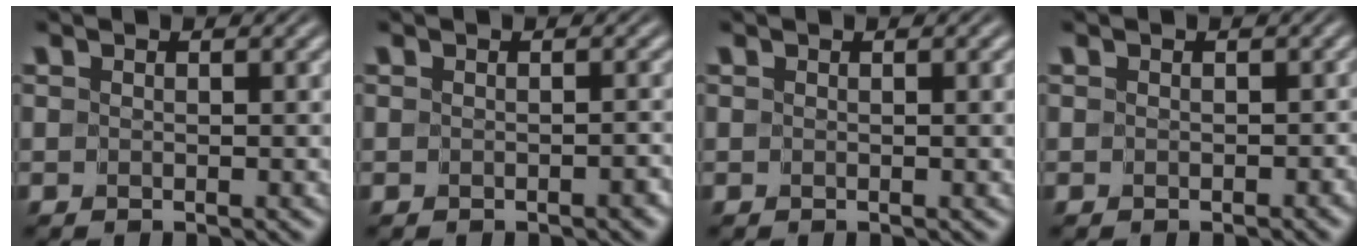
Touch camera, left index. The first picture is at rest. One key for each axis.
{"total": 0.6, "fx": -0.6, "fy": 0.1, "fz": 0.3, "tx": -0.007, "ty": 0.000, "tz": -0.006}
{"total": 0.6, "fx": 0.0, "fy": -0.1, "fz": 0.6, "tx": -0.008, "ty": 0.000, "tz": 0.000}
{"total": 0.8, "fx": -0.3, "fy": 0.7, "fz": 0.3, "tx": 0.007, "ty": -0.003, "tz": -0.003}